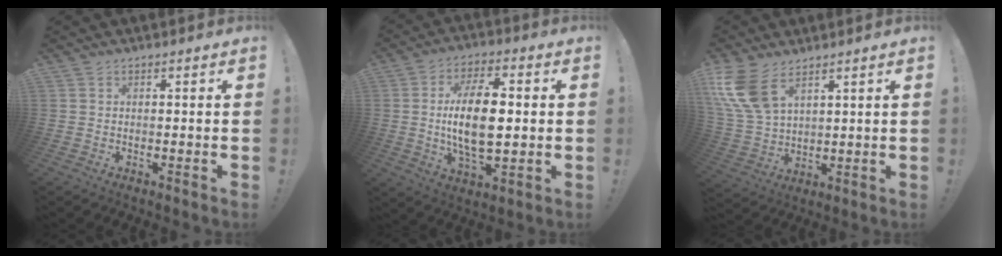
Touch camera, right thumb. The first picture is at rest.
{"total": 16.1, "force": [0.3, 7.5, 14.2], "torque": [-0.270, -0.002, -0.003]}
{"total": 12.5, "force": [7.1, 6.7, 7.8], "torque": [-0.178, -0.027, 0.141]}